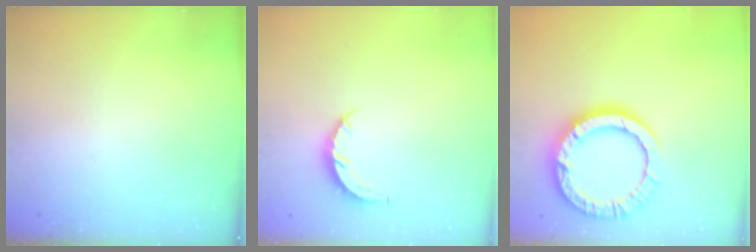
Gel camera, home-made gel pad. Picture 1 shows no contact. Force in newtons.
{"total": 5.2, "press": 5.2, "slide": 0.5}
{"total": 16.2, "press": 16.1, "slide": 1.6}